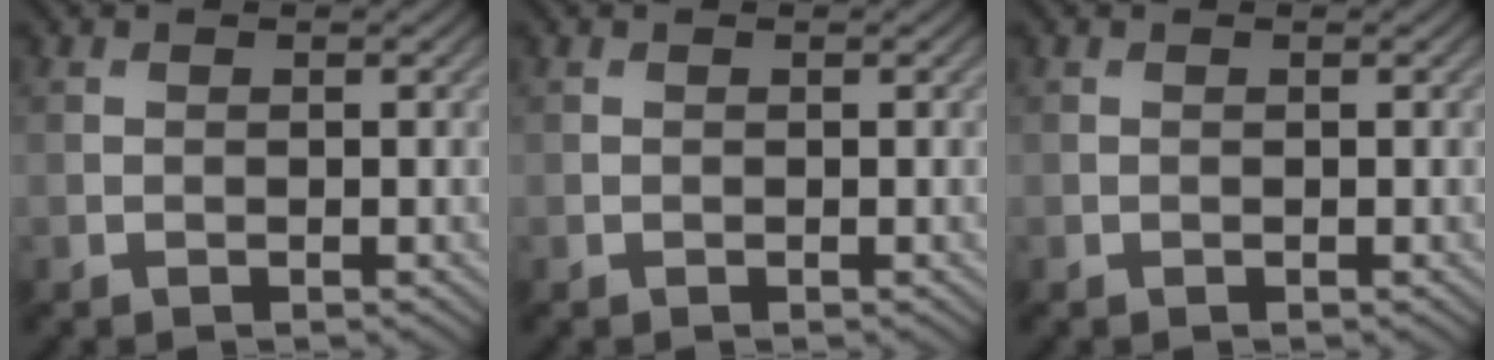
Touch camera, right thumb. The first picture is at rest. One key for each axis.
{"total": 0.0}
{"total": 0.0}